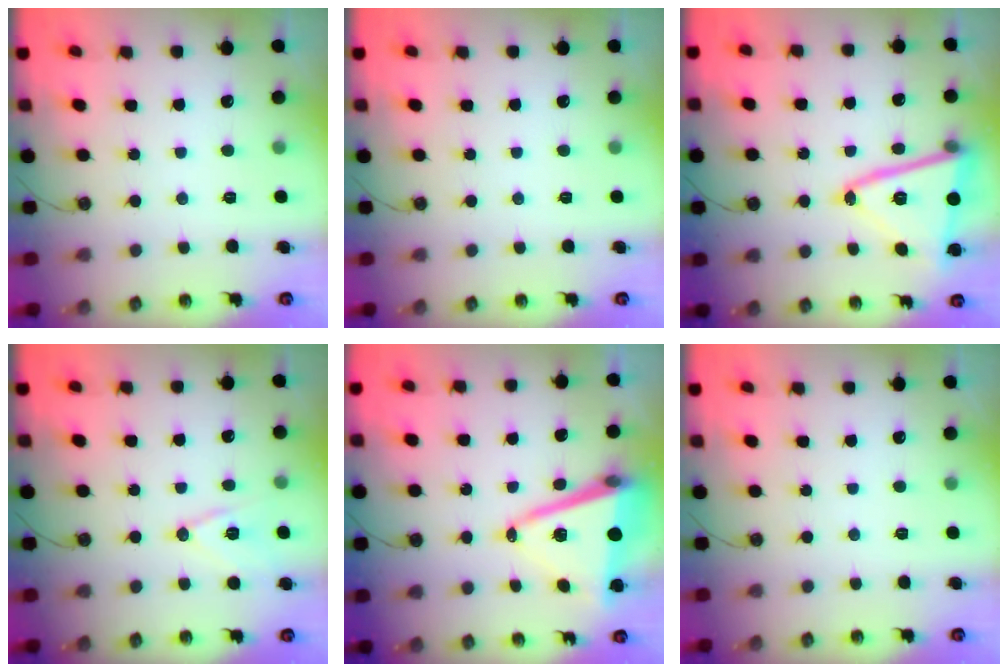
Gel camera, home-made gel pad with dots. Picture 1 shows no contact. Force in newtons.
{"total": 0.0}
{"total": 16.7, "press": 16.4, "slide": 2.7}
{"total": 9.9, "press": 9.3, "slide": 3.4}
{"total": 13.6, "press": 13.0, "slide": 4.1}
{"total": 0.0}